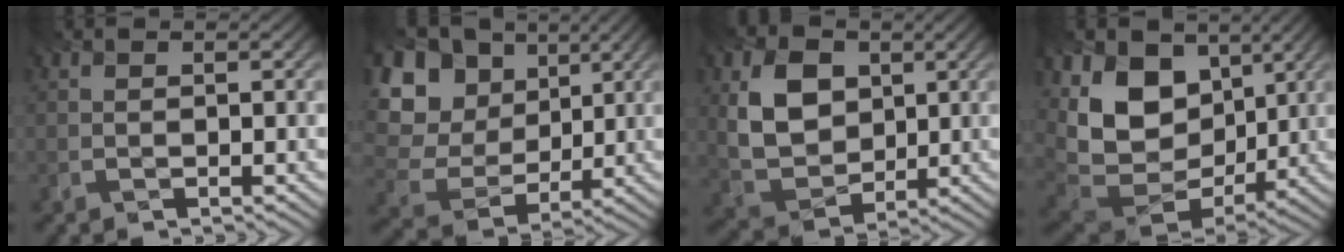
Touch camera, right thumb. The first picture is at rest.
{"total": 16.8, "force": [4.8, 13.9, 8.1], "torque": [-0.274, 0.046, 0.118]}
{"total": 8.9, "force": [1.3, 6.9, 5.5], "torque": [-0.136, -0.005, 0.018]}
{"total": 14.1, "force": [2.6, 10.4, 9.2], "torque": [-0.208, -0.006, 0.061]}